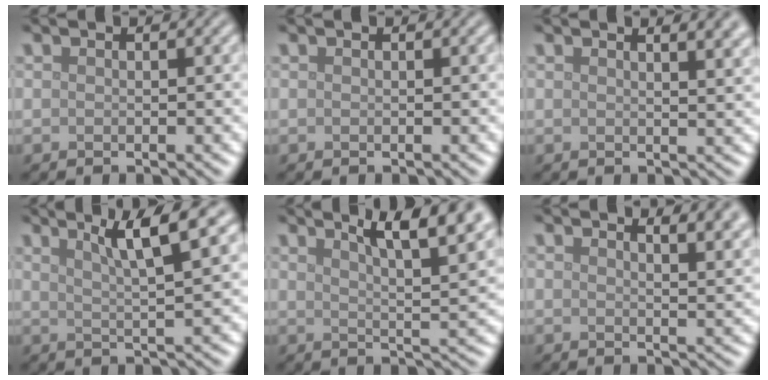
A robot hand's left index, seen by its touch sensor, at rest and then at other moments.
{"total": 0.0}
{"total": 5.1, "force": [3.0, 2.1, 3.5], "torque": [-0.014, 0.024, 0.021]}
{"total": 5.2, "force": [2.8, 0.6, 4.3], "torque": [-0.061, 0.009, 0.049]}
{"total": 8.9, "force": [5.5, 2.5, 6.5], "torque": [-0.055, 0.022, 0.061]}
{"total": 6.2, "force": [3.9, 2.5, 4.0], "torque": [-0.016, 0.028, 0.036]}